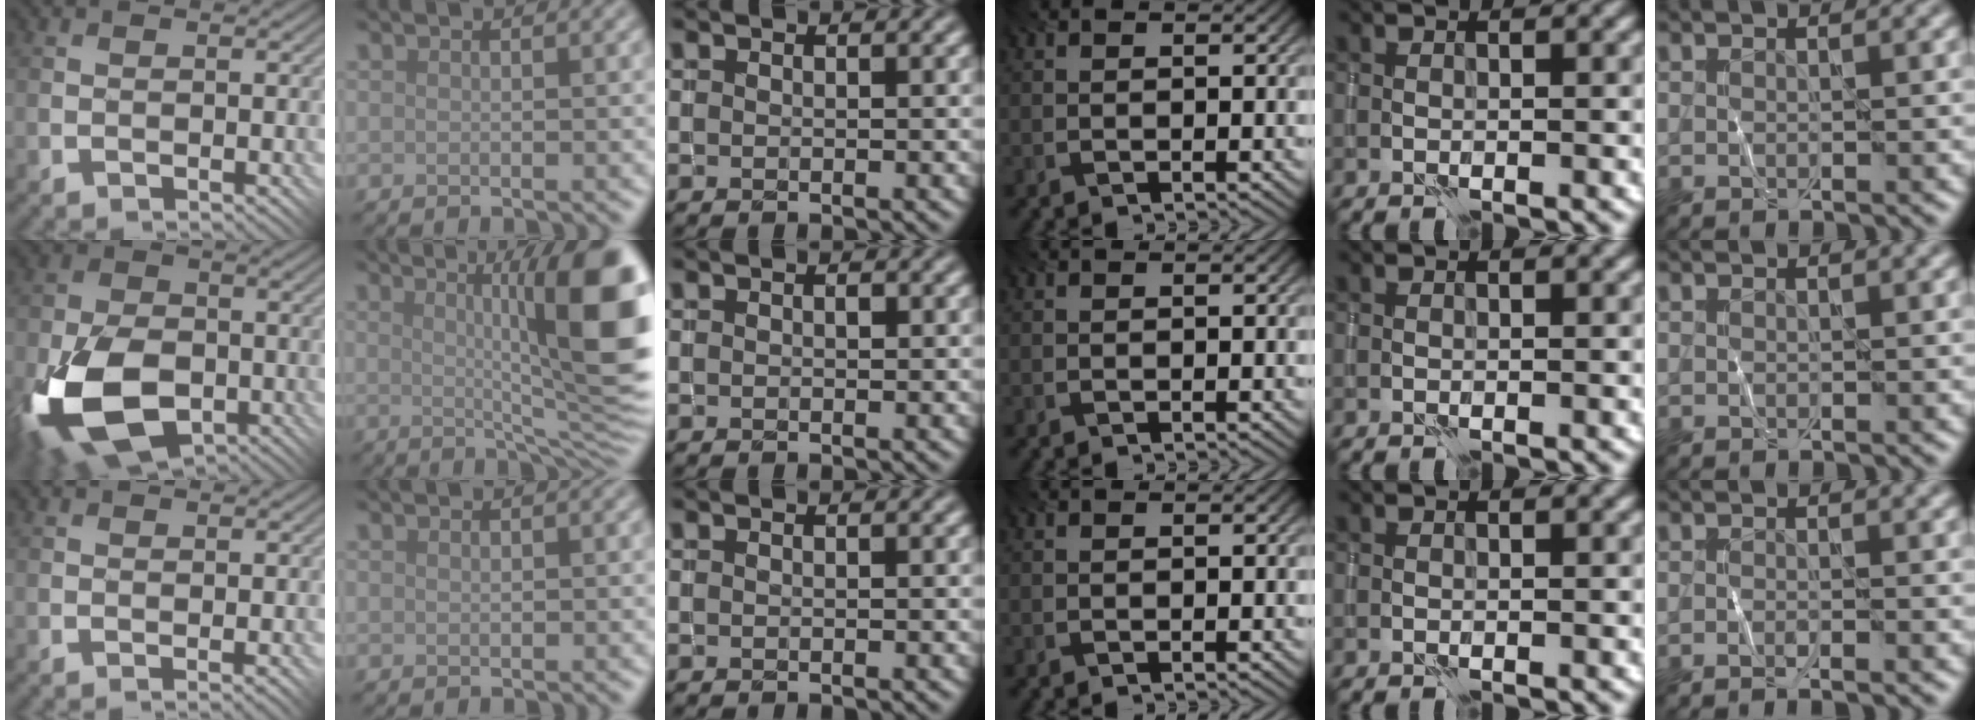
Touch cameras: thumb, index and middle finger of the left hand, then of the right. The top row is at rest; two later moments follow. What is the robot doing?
{"motion": "wrap", "object": "thread"}